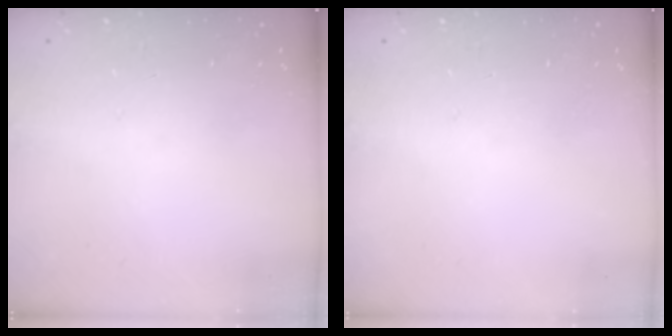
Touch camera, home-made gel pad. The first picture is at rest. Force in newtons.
{"total": 0.0}